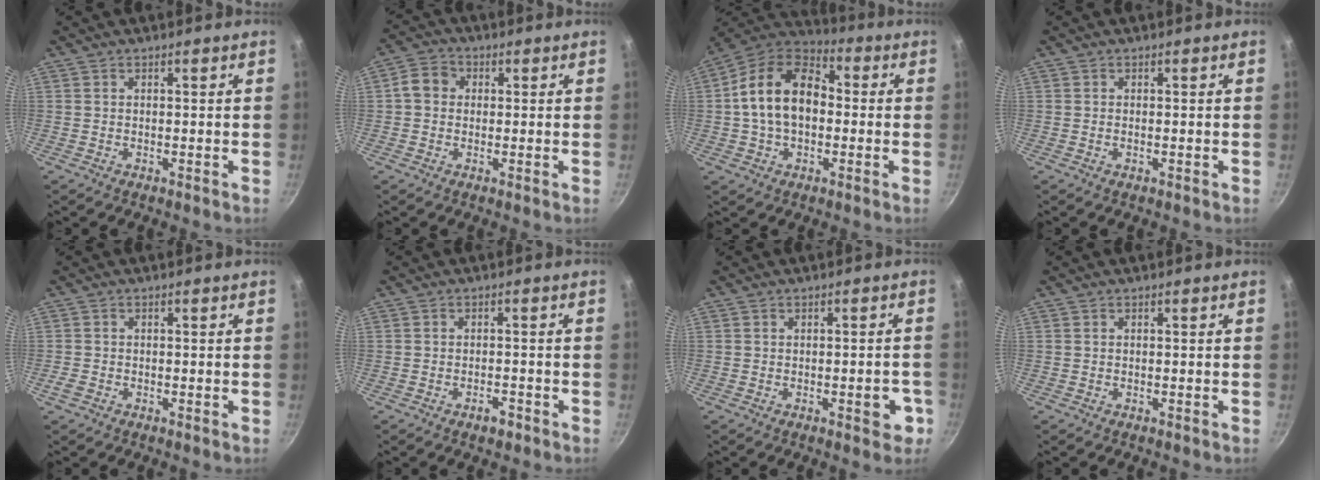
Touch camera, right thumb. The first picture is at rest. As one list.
[{"total": 4.9, "force": [0.4, 4.2, 2.5], "torque": [-0.031, 0.011, -0.007]}, {"total": 15.7, "force": [0.1, 10.7, 11.5], "torque": [-0.172, 0.036, -0.015]}, {"total": 0.5, "force": [-0.2, 0.2, 0.5], "torque": [-0.009, 0.002, -0.004]}, {"total": 1.6, "force": [-0.9, 1.0, 0.8], "torque": [-0.017, 0.002, -0.019]}, {"total": 2.4, "force": [-1.6, 1.1, 1.4], "torque": [-0.015, 0.015, -0.022]}, {"total": 6.3, "force": [-2.6, 2.6, 5.1], "torque": [-0.038, 0.021, -0.031]}, {"total": 0.0}]